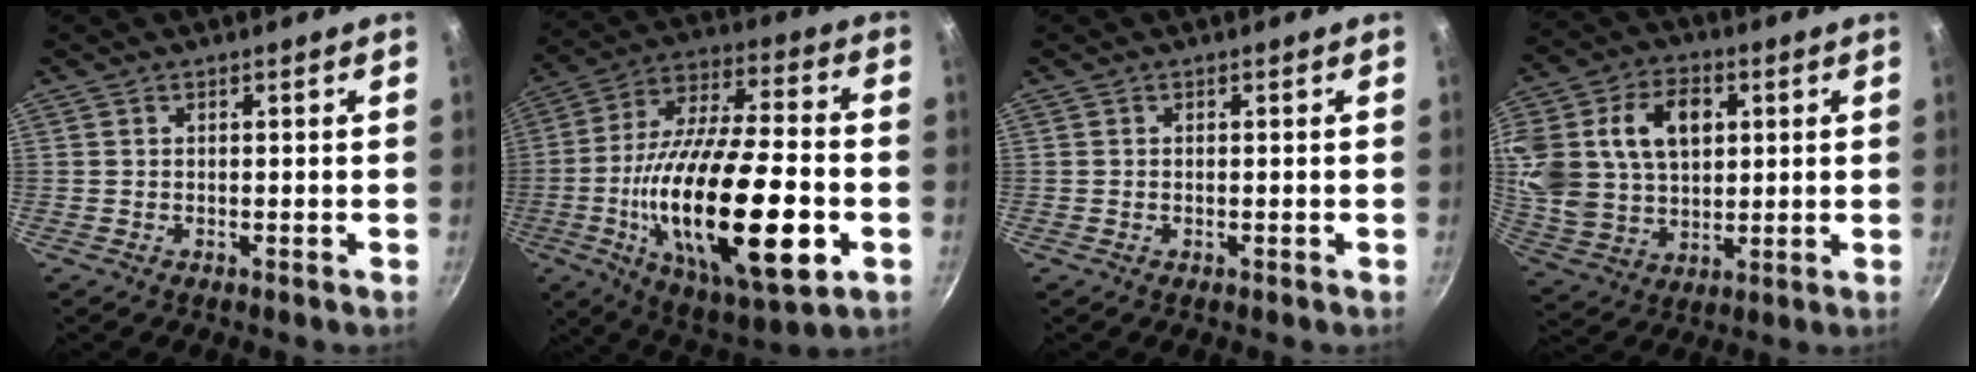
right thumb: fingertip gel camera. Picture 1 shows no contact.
{"total": 30.4, "force": [-7.2, 10.8, 27.5], "torque": [-0.469, 0.015, -0.113]}
{"total": 0.0}
{"total": 23.3, "force": [6.1, 16.7, 15.1], "torque": [-0.319, 0.018, 0.115]}